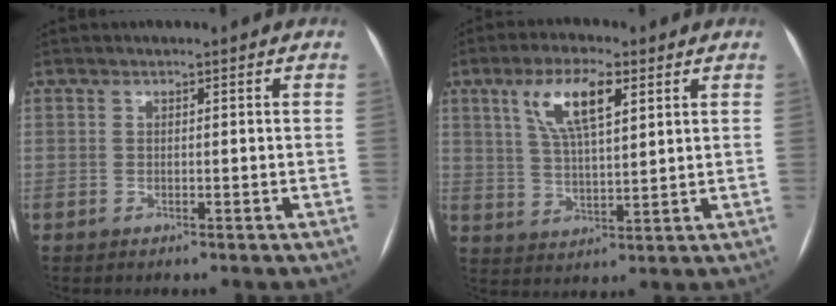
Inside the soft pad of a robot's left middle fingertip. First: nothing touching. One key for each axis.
{"total": 9.0, "fx": 4.2, "fy": 2.4, "fz": 7.6, "tx": -0.149, "ty": 0.013, "tz": 0.081}